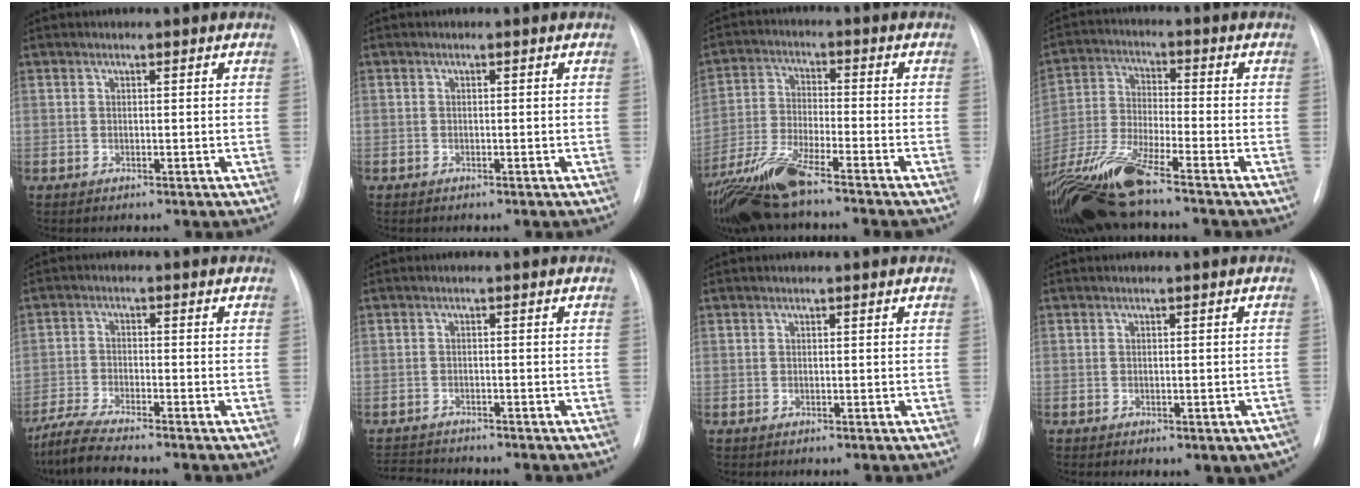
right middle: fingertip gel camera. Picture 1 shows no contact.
{"total": 0.0}
{"total": 13.4, "force": [-10.6, 0.7, 8.1], "torque": [-0.171, -0.032, -0.194]}
{"total": 13.8, "force": [-10.7, 0.7, 8.7], "torque": [-0.190, -0.024, -0.205]}
{"total": 6.7, "force": [-5.9, -0.1, 3.2], "torque": [-0.066, -0.025, -0.108]}
{"total": 5.0, "force": [-4.9, 0.5, 0.8], "torque": [-0.015, -0.016, -0.078]}
{"total": 0.0}
{"total": 5.7, "force": [-3.9, 2.6, 3.3], "torque": [-0.027, 0.014, -0.042]}